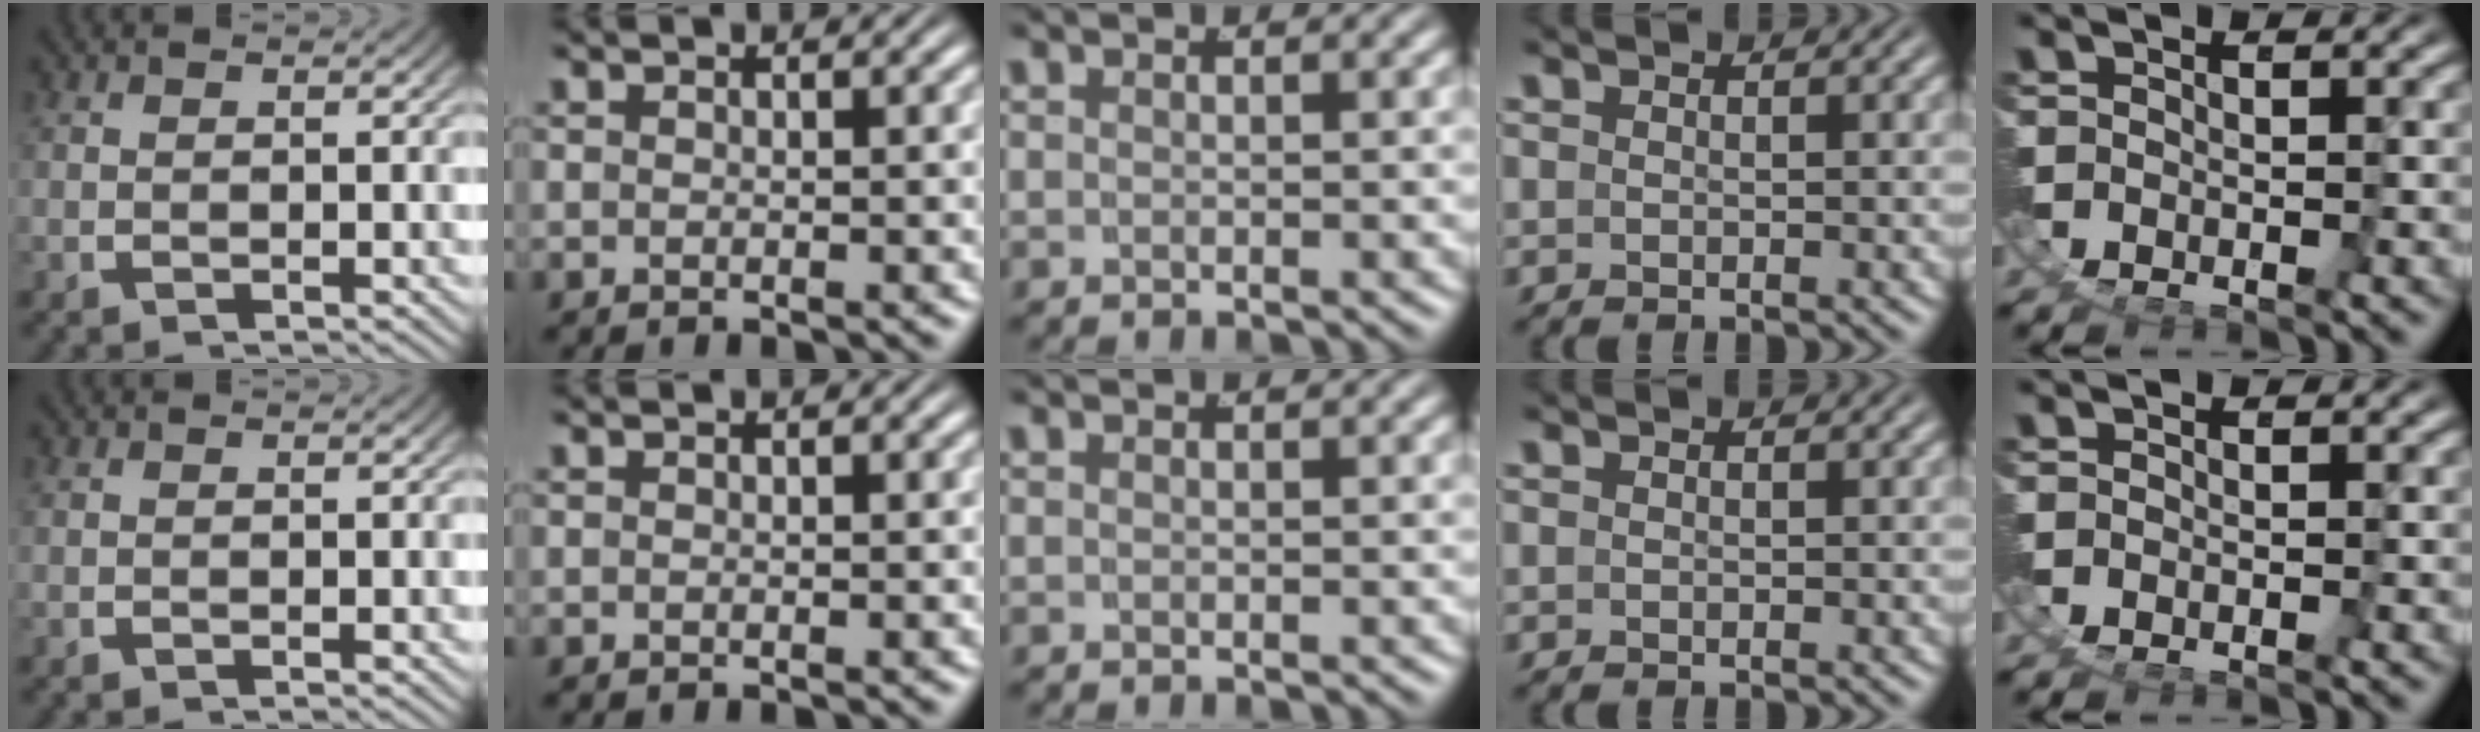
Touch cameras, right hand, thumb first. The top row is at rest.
{}